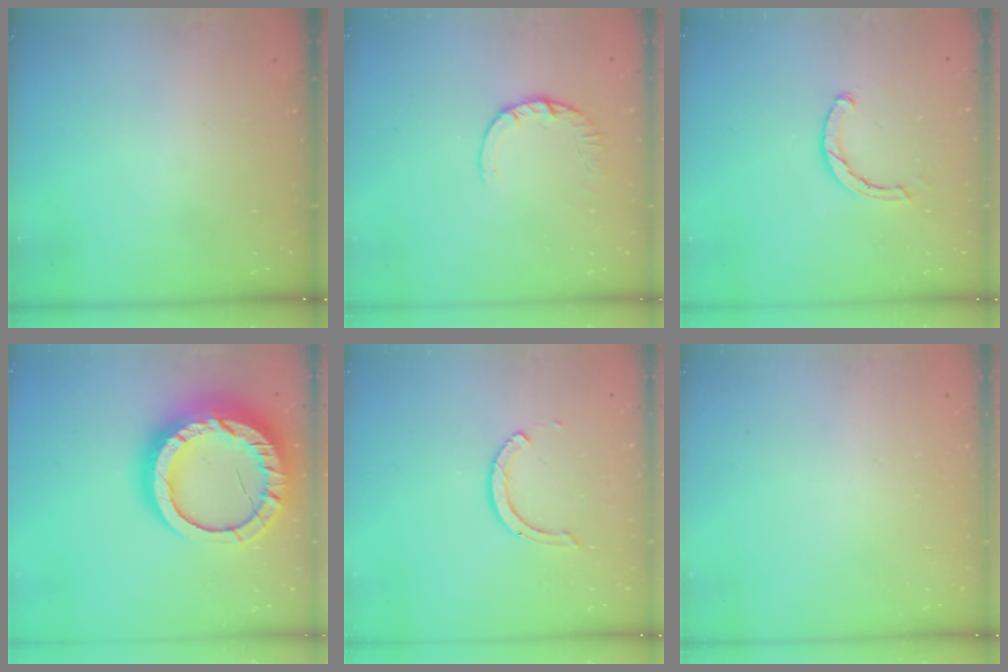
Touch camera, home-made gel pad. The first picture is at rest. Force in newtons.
{"total": 2.4, "press": 2.4, "slide": 0.2}
{"total": 2.5, "press": 2.5, "slide": 0.1}
{"total": 25.5, "press": 25.4, "slide": 2.4}
{"total": 6.0, "press": 6.0, "slide": 0.5}
{"total": 2.7, "press": 2.7, "slide": 0.2}